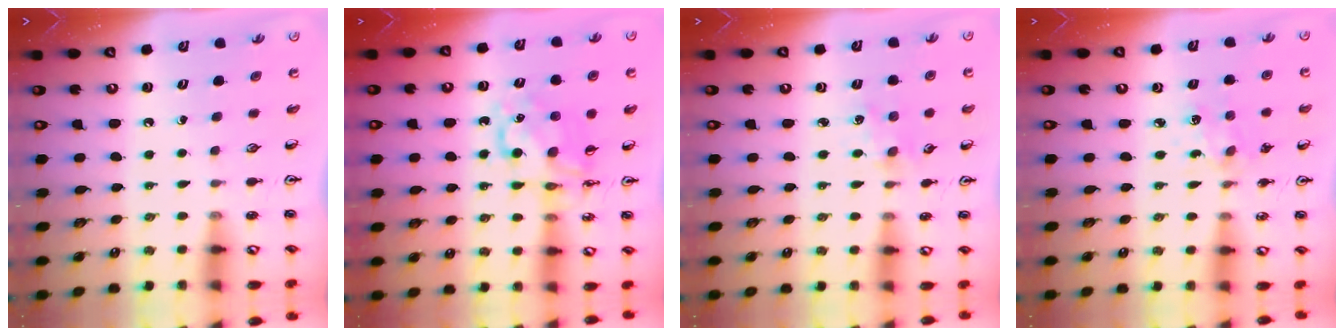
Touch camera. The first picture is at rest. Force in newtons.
{"total": 10.3, "press": 10.2, "slide": 0.8}
{"total": 2.3, "press": 2.3, "slide": 0.4}
{"total": 2.4, "press": 2.4, "slide": 0.6}